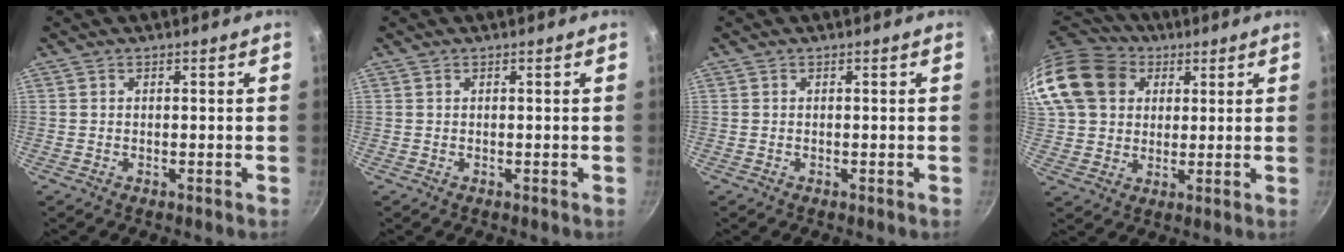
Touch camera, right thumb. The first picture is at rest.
{"total": 0.0}
{"total": 0.0}
{"total": 20.2, "force": [7.5, 15.9, 10.0], "torque": [-0.212, 0.024, 0.134]}